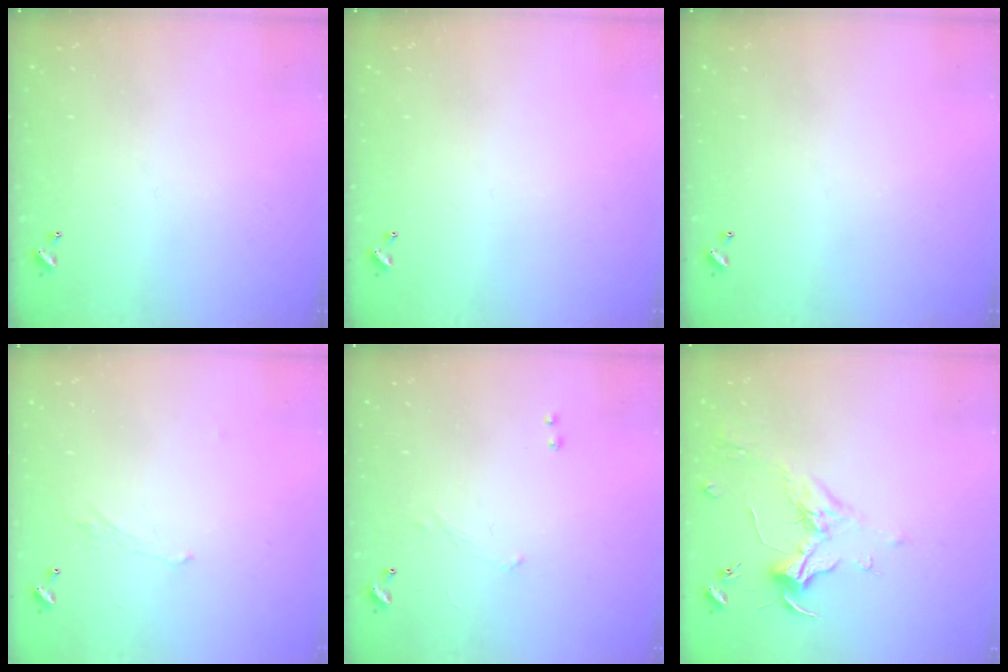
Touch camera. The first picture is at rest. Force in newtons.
{"total": 0.0}
{"total": 0.0}
{"total": 1.7, "press": 1.6, "slide": 0.6}
{"total": 1.2, "press": 1.1, "slide": 0.5}
{"total": 2.0, "press": 1.9, "slide": 0.6}